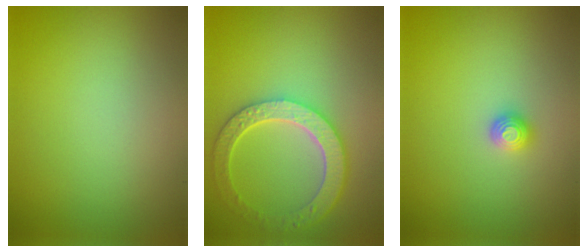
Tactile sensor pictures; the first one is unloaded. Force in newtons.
{"total": 6.5, "press": 5.1, "slide": 4.0}
{"total": 1.1, "press": 1.1, "slide": 0.2}